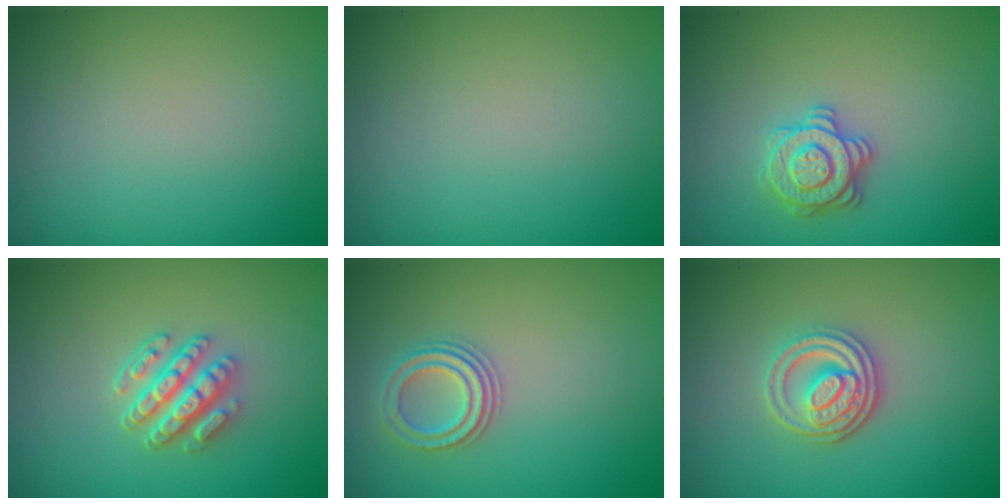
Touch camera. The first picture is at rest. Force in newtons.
{"total": 0.0}
{"total": 2.9, "press": 2.8, "slide": 0.4}
{"total": 4.0, "press": 3.3, "slide": 2.3}
{"total": 2.2, "press": 2.1, "slide": 0.7}
{"total": 3.5, "press": 3.0, "slide": 1.8}